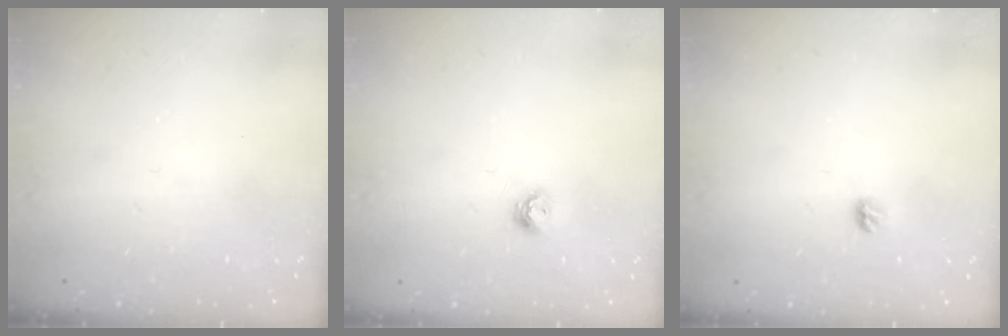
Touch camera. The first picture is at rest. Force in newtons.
{"total": 5.6, "press": 5.5, "slide": 0.7}
{"total": 5.1, "press": 5.1, "slide": 0.5}